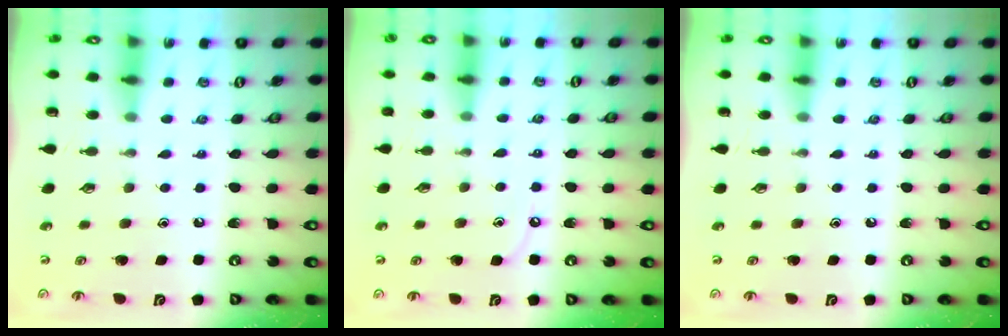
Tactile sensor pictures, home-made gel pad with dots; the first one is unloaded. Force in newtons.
{"total": 5.2, "press": 5.1, "slide": 0.7}
{"total": 0.0}